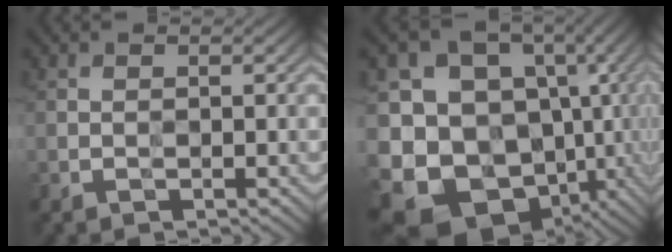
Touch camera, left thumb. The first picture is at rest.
{"total": 19.7, "force": [-6.0, 16.6, 8.7], "torque": [-0.217, -0.011, -0.064]}